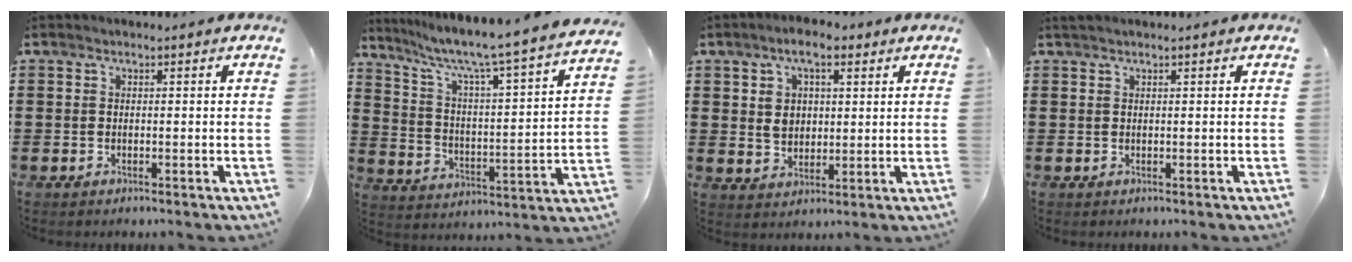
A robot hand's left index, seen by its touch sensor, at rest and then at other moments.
{"total": 5.9, "force": [5.0, -0.2, 3.2], "torque": [-0.085, -0.053, 0.073]}
{"total": 6.1, "force": [3.2, 3.6, 3.7], "torque": [-0.071, 0.005, 0.053]}
{"total": 0.7, "force": [0.6, -0.1, 0.5], "torque": [-0.009, 0.001, 0.011]}